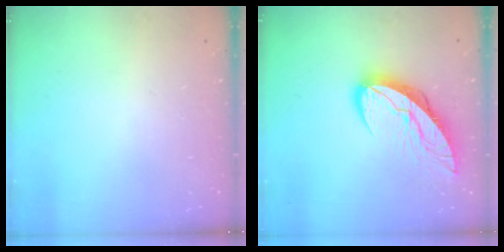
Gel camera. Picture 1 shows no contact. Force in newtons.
{"total": 10.7, "press": 10.6, "slide": 1.1}